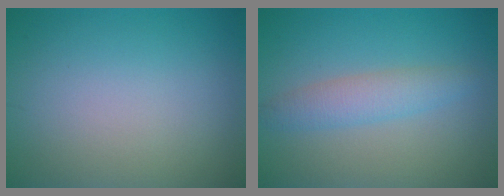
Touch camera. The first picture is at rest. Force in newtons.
{"total": 2.7, "press": 2.7, "slide": 0.0}